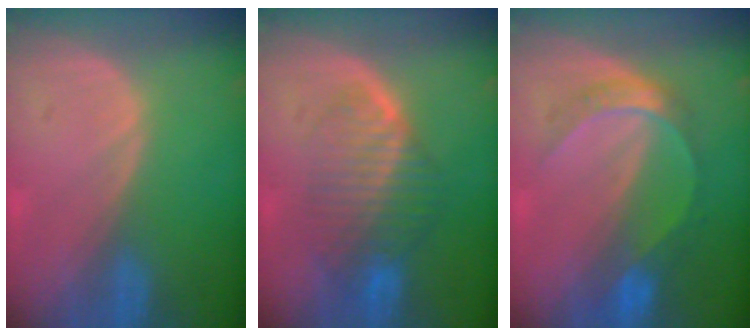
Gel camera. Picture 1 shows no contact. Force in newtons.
{"total": 8.1, "press": 7.2, "slide": 3.8}
{"total": 6.5, "press": 5.6, "slide": 3.3}